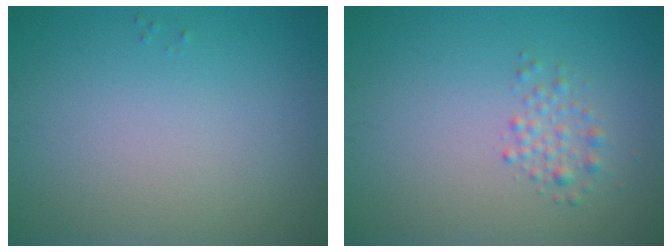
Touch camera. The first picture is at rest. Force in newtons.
{"total": 1.6, "press": 1.6, "slide": 0.1}